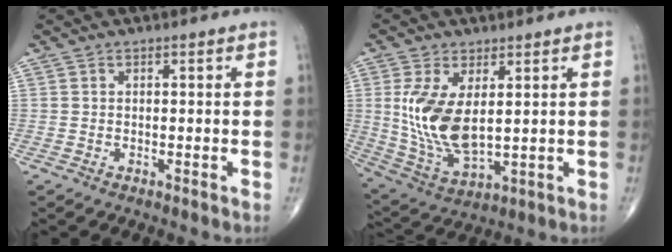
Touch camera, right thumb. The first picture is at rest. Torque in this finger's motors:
{"motor_torque": [0.33, 0.47, 1.72, 0.46, 0.54]}